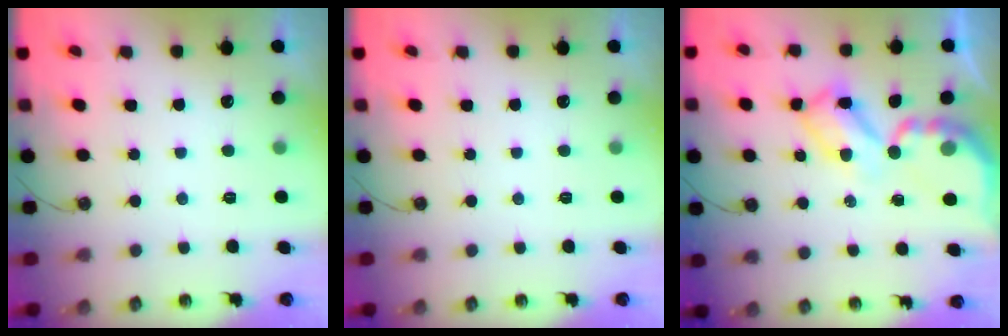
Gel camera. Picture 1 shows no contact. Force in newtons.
{"total": 0.0}
{"total": 7.7, "press": 7.6, "slide": 0.7}